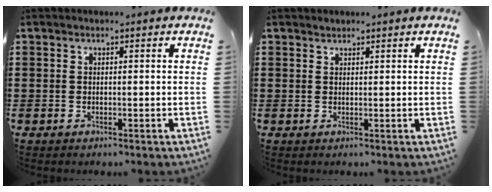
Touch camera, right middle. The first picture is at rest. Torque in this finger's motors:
{"motor_torque": [0.00, 0.00, 0.00, -0.01]}